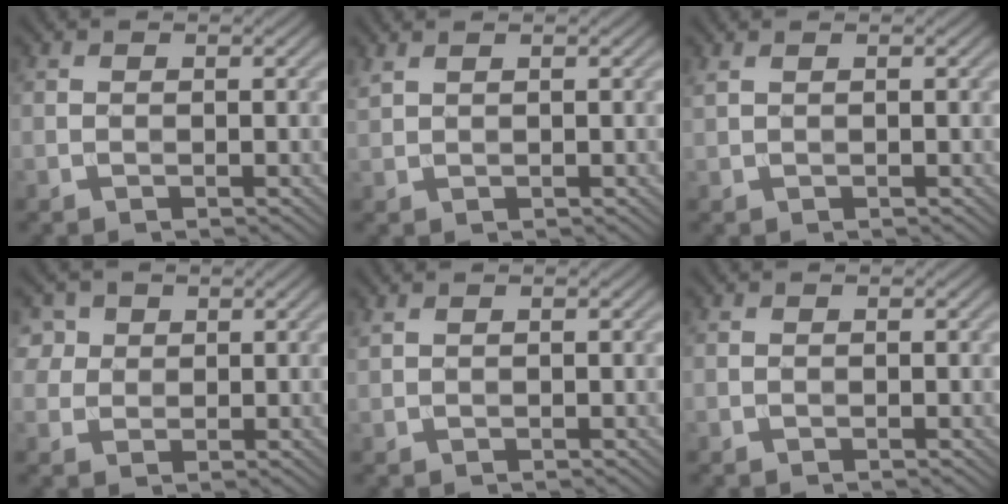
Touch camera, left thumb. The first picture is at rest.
{"total": 1.2, "force": [1.0, 0.1, 0.6], "torque": [-0.021, 0.006, 0.024]}
{"total": 0.9, "force": [0.6, 0.1, 0.7], "torque": [-0.020, 0.006, 0.011]}
{"total": 4.0, "force": [1.9, 3.2, 1.3], "torque": [-0.052, -0.001, 0.048]}
{"total": 0.7, "force": [0.6, 0.0, 0.4], "torque": [-0.013, 0.006, 0.013]}
{"total": 0.0}